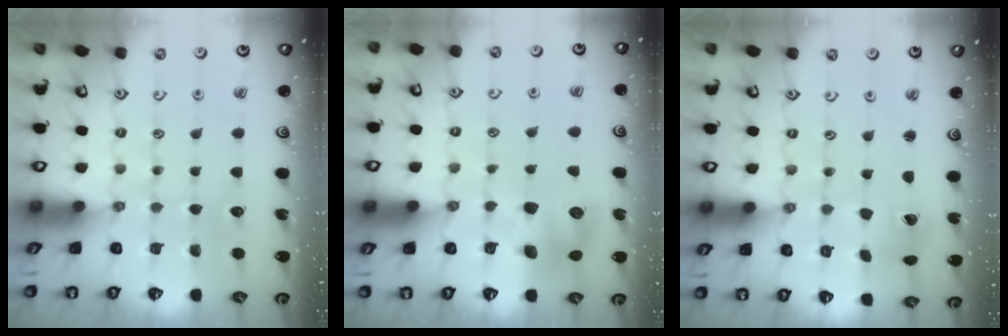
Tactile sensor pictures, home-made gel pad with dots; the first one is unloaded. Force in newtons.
{"total": 10.1, "press": 10.1, "slide": 0.6}
{"total": 2.9, "press": 2.8, "slide": 0.4}